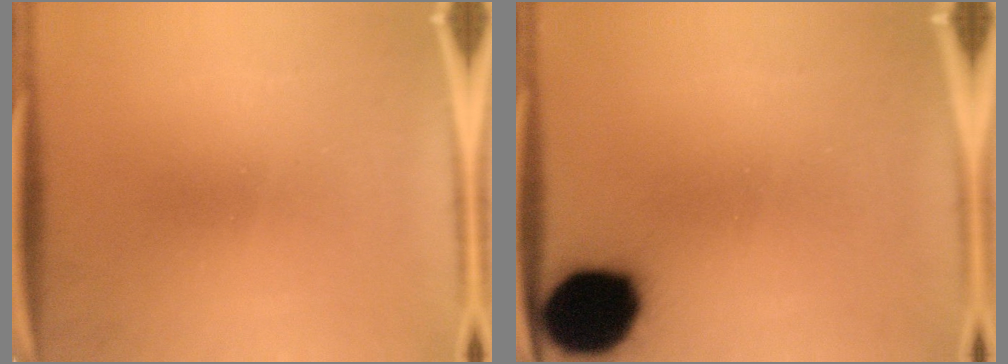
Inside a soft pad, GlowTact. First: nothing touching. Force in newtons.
{"total": 17.8}